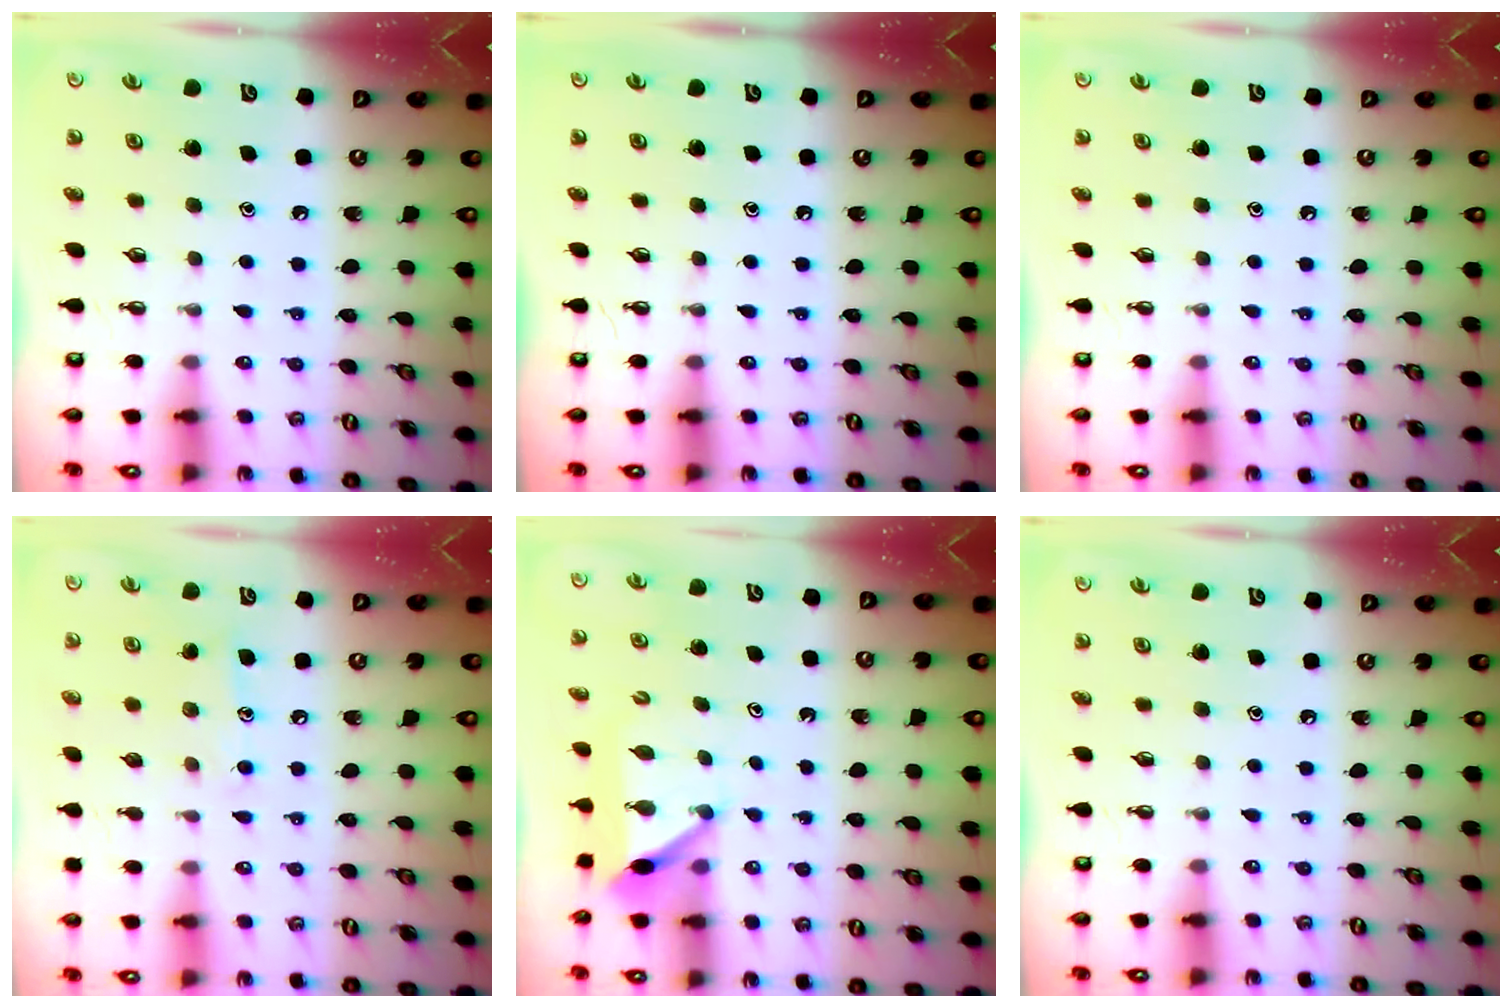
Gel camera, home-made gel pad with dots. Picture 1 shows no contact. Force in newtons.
{"total": 0.0}
{"total": 0.0}
{"total": 8.2, "press": 8.2, "slide": 0.6}
{"total": 6.1, "press": 6.1, "slide": 0.7}
{"total": 0.0}